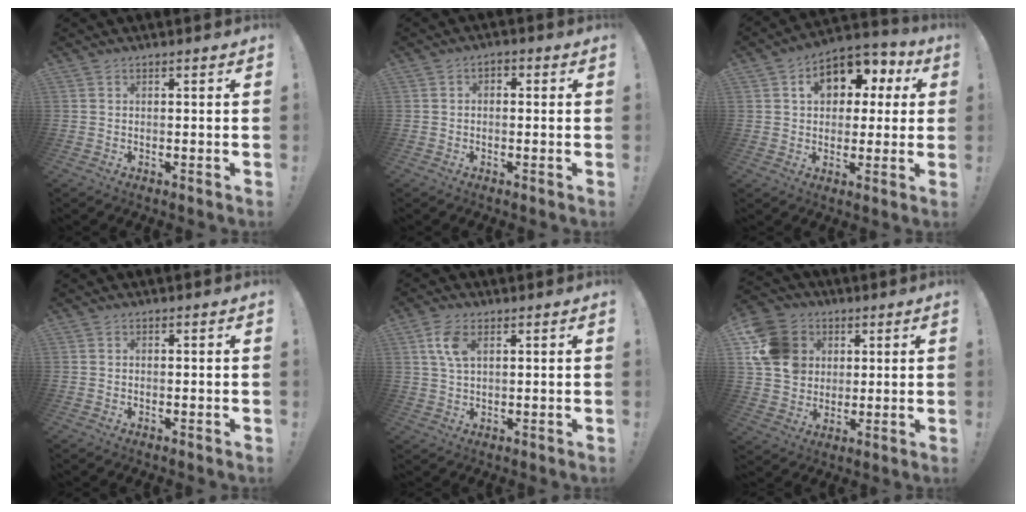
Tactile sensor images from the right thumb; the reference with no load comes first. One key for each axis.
{"total": 2.1, "fx": -1.4, "fy": 1.1, "fz": 1.1, "tx": -0.021, "ty": 0.014, "tz": -0.025}
{"total": 12.6, "fx": 4.3, "fy": 8.8, "fz": 7.9, "tx": -0.117, "ty": -0.009, "tz": 0.079}
{"total": 0.0}
{"total": 6.9, "fx": 2.7, "fy": 3.8, "fz": 5.1, "tx": -0.100, "ty": 0.001, "tz": 0.049}
{"total": 15.5, "fx": 4.1, "fy": 13.2, "fz": 6.9, "tx": -0.116, "ty": -0.005, "tz": 0.090}